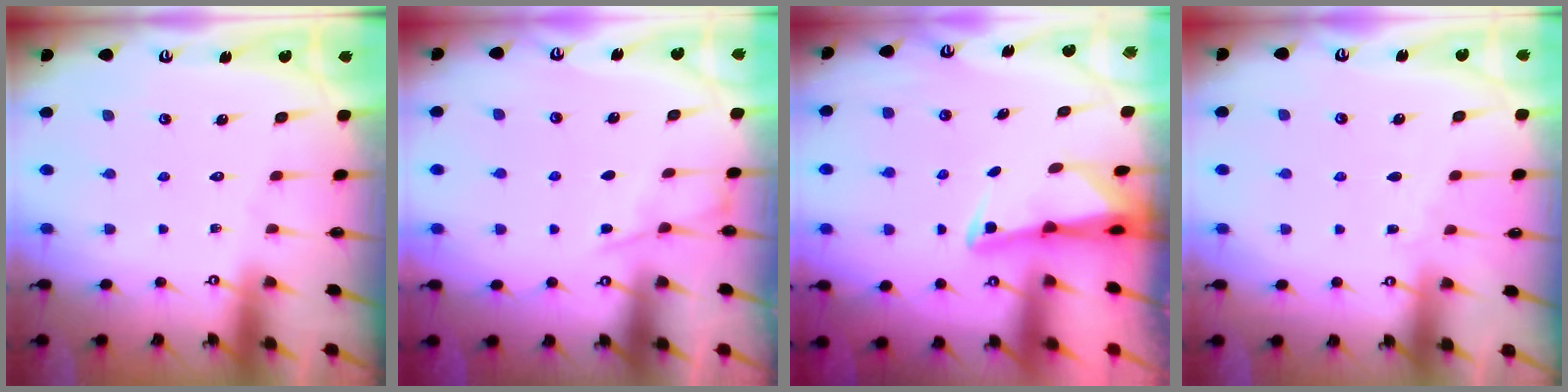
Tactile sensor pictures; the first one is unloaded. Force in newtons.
{"total": 3.5, "press": 3.5, "slide": 0.6}
{"total": 2.4, "press": 2.4, "slide": 0.5}
{"total": 2.8, "press": 2.7, "slide": 0.3}